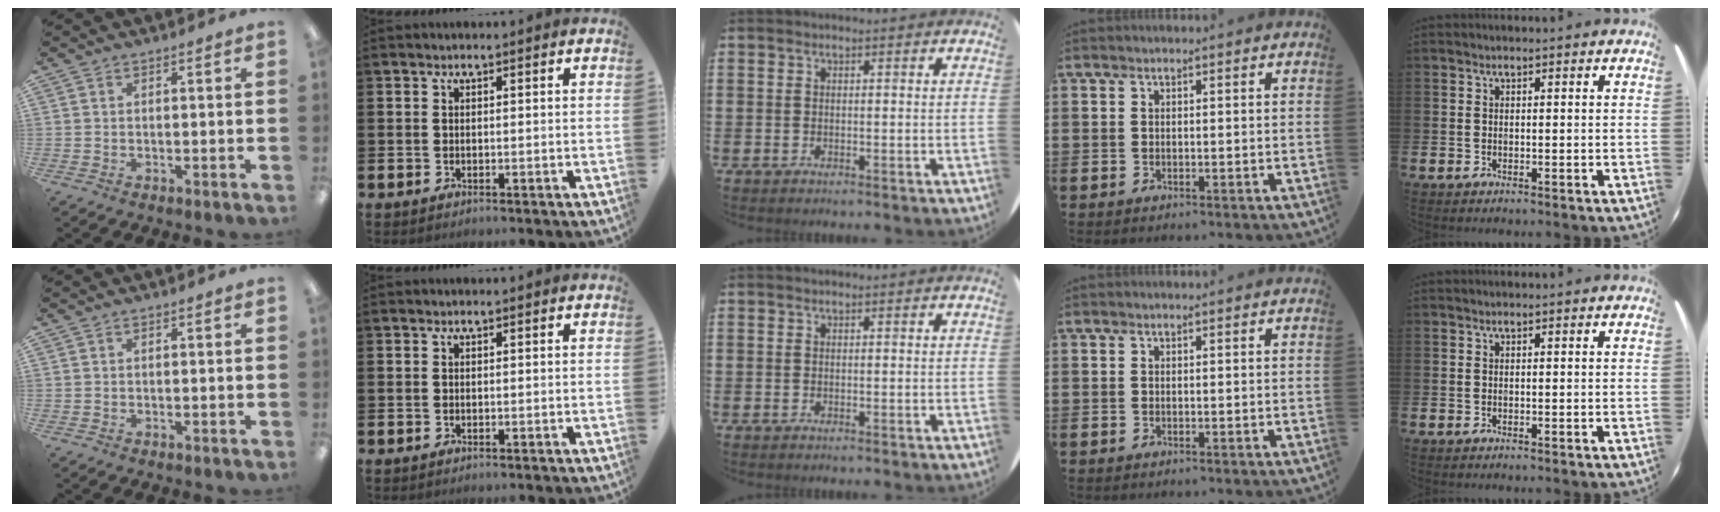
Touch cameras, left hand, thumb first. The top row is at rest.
{}